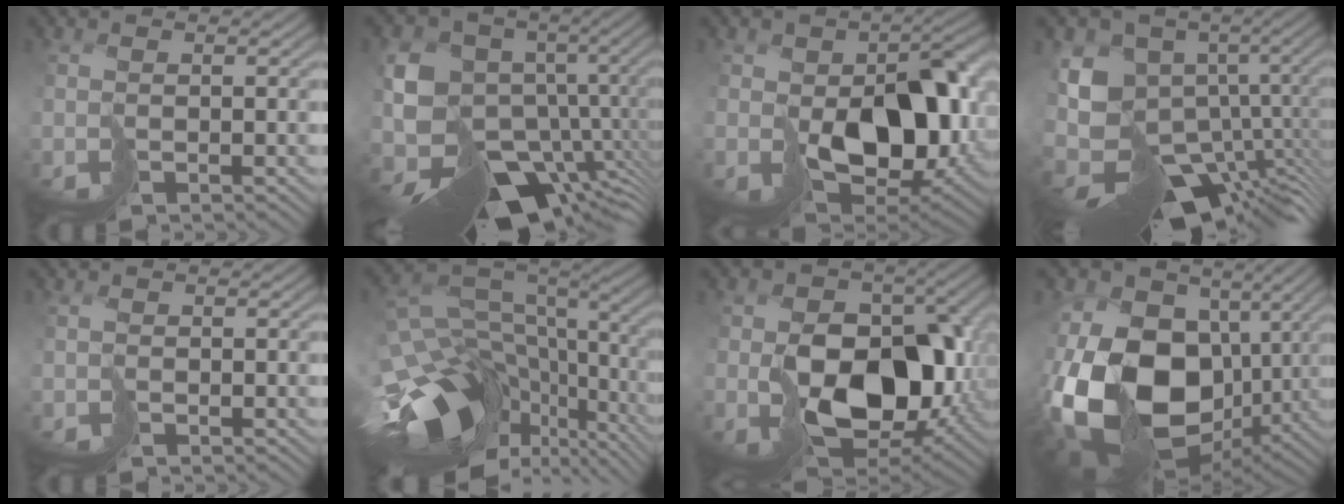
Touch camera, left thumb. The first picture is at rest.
{"total": 16.2, "force": [-6.0, 11.4, 9.8], "torque": [-0.203, -0.008, -0.076]}
{"total": 12.4, "force": [-0.7, 8.6, 8.8], "torque": [-0.106, -0.023, -0.004]}
{"total": 13.7, "force": [-4.7, 8.4, 9.7], "torque": [-0.203, -0.018, -0.066]}
{"total": 1.1, "force": [-0.1, 1.0, 0.3], "torque": [-0.003, 0.002, -0.004]}
{"total": 16.5, "force": [-6.2, 9.7, 11.8], "torque": [-0.236, -0.009, -0.078]}
{"total": 13.5, "force": [-1.8, 9.6, 9.2], "torque": [-0.116, -0.020, -0.026]}
{"total": 20.6, "force": [-2.8, 14.3, 14.6], "torque": [-0.335, -0.017, -0.040]}